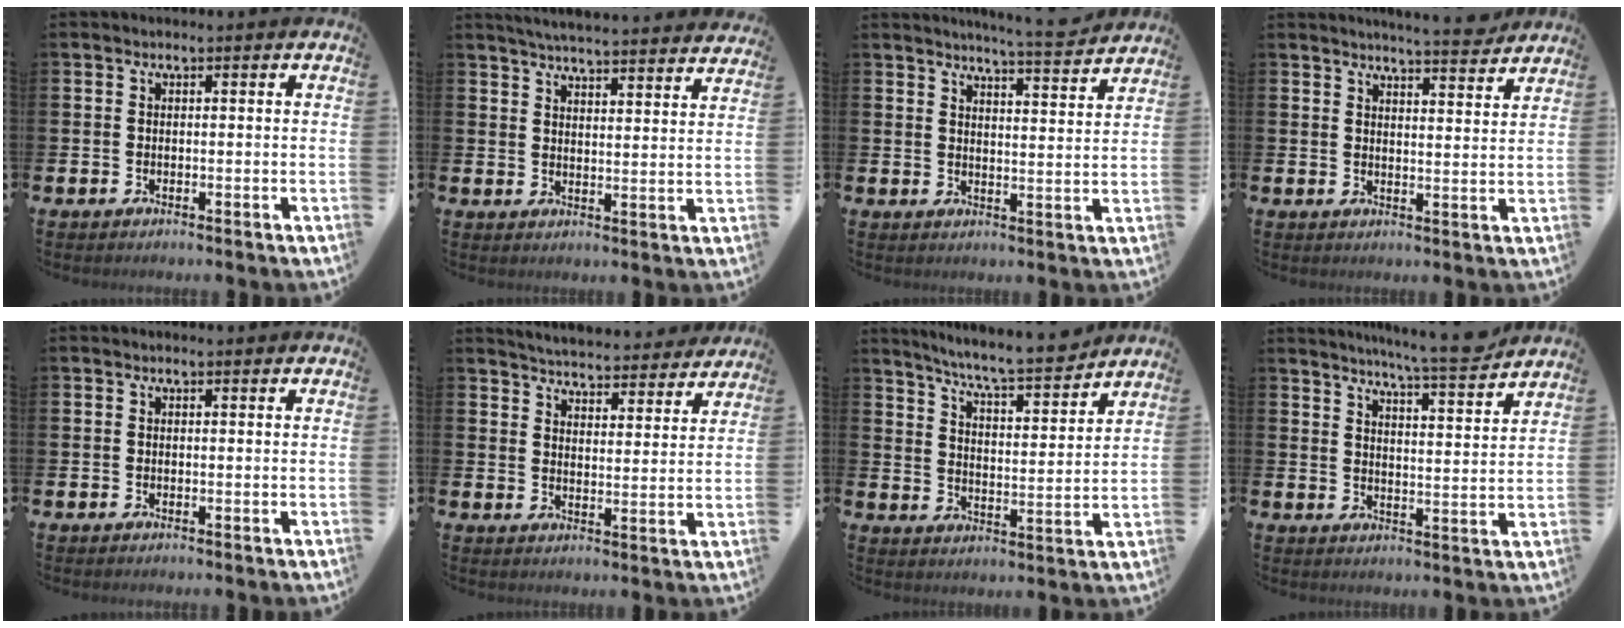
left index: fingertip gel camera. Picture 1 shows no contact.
{"total": 5.2, "force": [5.1, -0.1, 0.7], "torque": [-0.027, -0.037, 0.090]}
{"total": 5.7, "force": [5.5, -0.6, 1.1], "torque": [-0.022, -0.038, 0.095]}
{"total": 5.3, "force": [5.2, -0.3, 0.8], "torque": [-0.016, -0.035, 0.091]}
{"total": 0.0}
{"total": 5.1, "force": [5.1, 0.4, 0.2], "torque": [-0.022, -0.042, 0.089]}
{"total": 7.5, "force": [7.1, 0.1, 2.5], "torque": [-0.066, -0.054, 0.119]}
{"total": 7.8, "force": [7.3, -0.4, 2.6], "torque": [-0.049, -0.053, 0.125]}